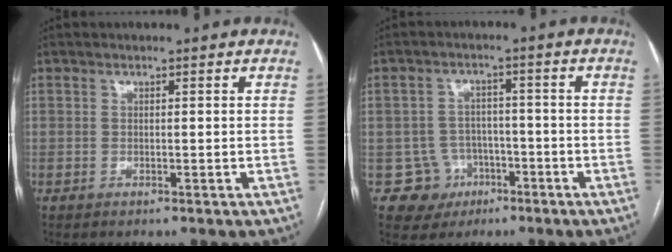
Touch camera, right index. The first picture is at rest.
{"total": 6.2, "force": [-2.4, 5.7, 0.0], "torque": [0.010, 0.014, -0.032]}